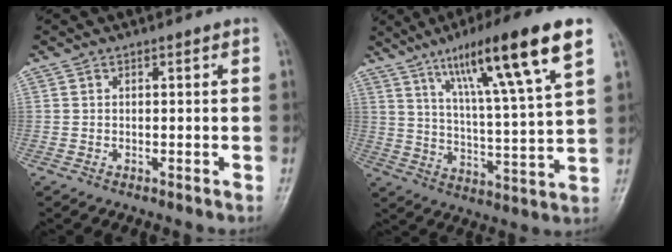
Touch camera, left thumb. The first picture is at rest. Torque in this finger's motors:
{"motor_torque": [0.86, 0.50, 1.58, -1.19, 0.39]}